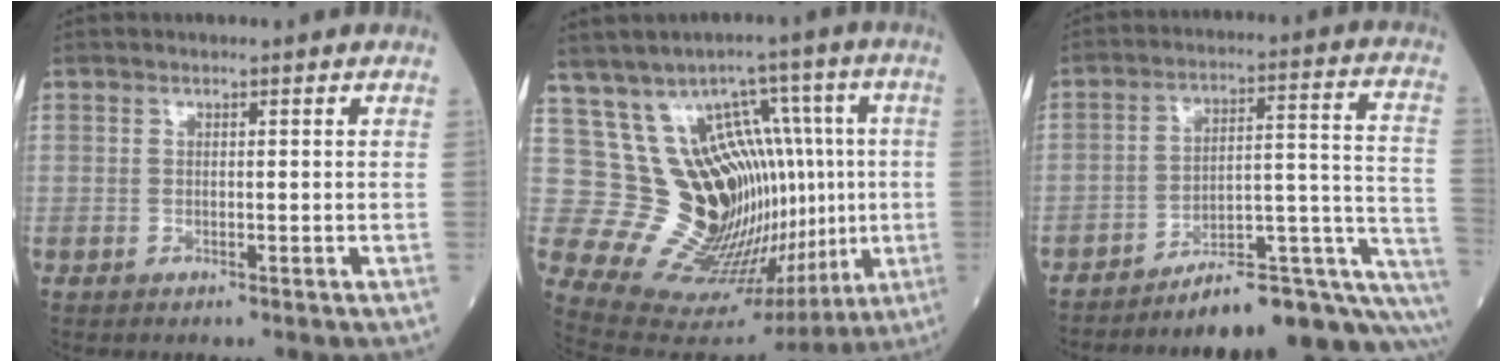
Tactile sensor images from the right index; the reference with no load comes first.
{"total": 18.4, "force": [1.8, 11.1, 14.5], "torque": [-0.213, 0.048, 0.065]}
{"total": 18.6, "force": [-15.5, 1.8, 10.0], "torque": [-0.070, 0.050, -0.218]}